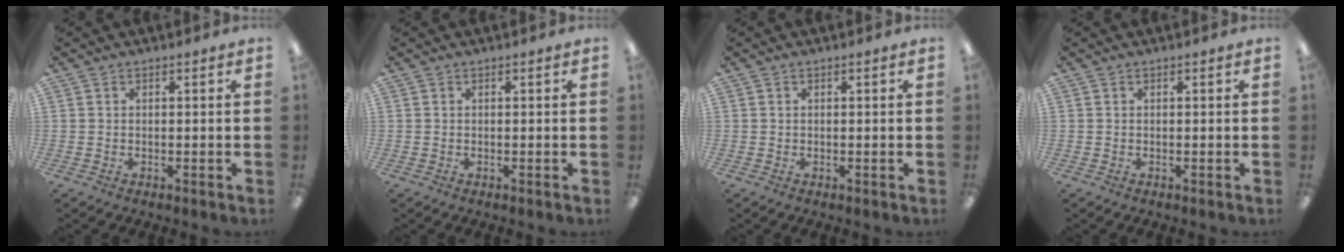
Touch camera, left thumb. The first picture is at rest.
{"total": 0.0}
{"total": 0.0}
{"total": 0.0}